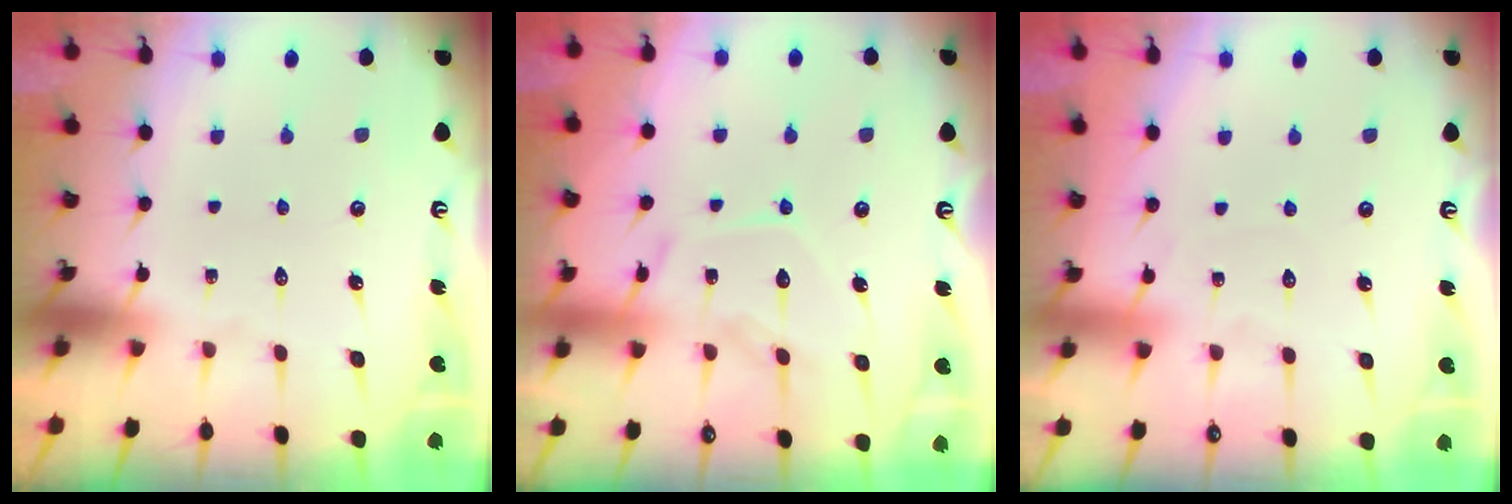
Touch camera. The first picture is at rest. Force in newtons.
{"total": 11.5, "press": 11.5, "slide": 1.1}
{"total": 2.8, "press": 2.8, "slide": 0.4}